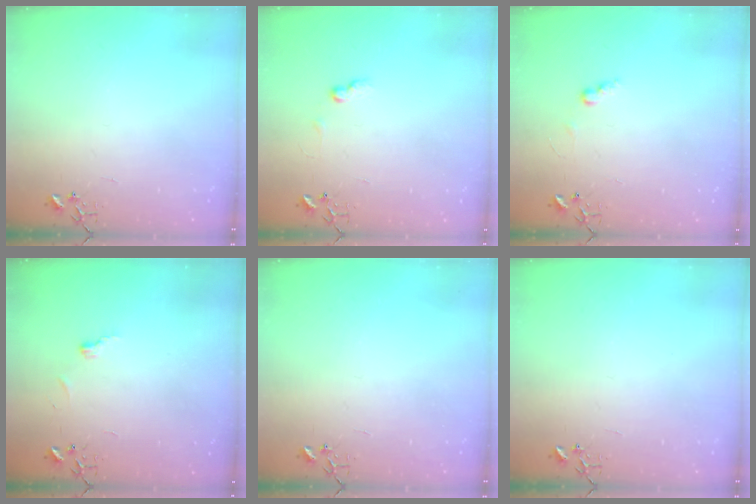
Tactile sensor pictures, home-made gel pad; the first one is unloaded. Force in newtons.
{"total": 6.7, "press": 6.6, "slide": 0.9}
{"total": 6.0, "press": 5.9, "slide": 0.7}
{"total": 3.4, "press": 3.4, "slide": 0.4}
{"total": 0.0}
{"total": 0.0}